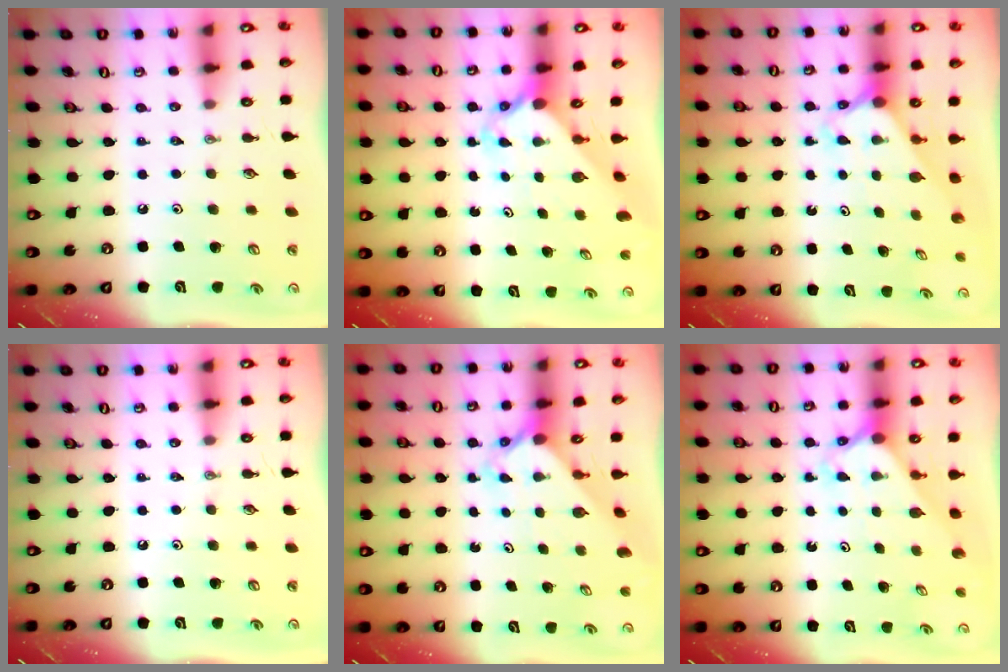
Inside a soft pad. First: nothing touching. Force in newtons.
{"total": 2.5, "press": 2.5, "slide": 0.2}
{"total": 2.3, "press": 2.3, "slide": 0.2}
{"total": 0.0}
{"total": 2.4, "press": 2.4, "slide": 0.1}
{"total": 2.0, "press": 2.0, "slide": 0.2}